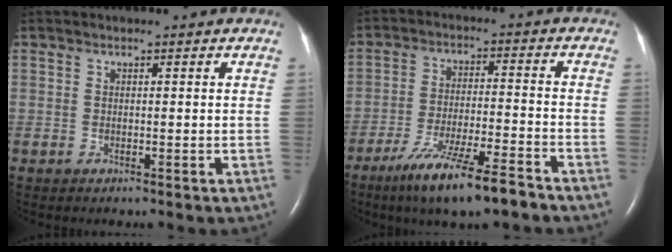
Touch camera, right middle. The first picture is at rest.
{"total": 11.7, "force": [-8.4, 0.7, 8.1], "torque": [-0.145, -0.031, -0.147]}